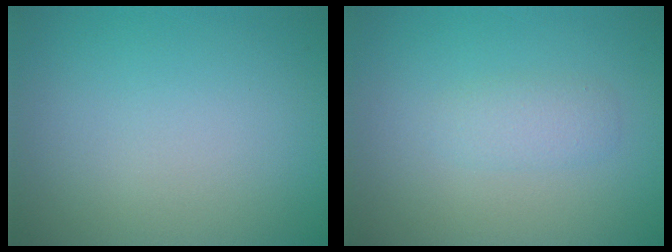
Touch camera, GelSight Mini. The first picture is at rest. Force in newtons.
{"total": 1.4, "press": 1.4, "slide": 0.0}